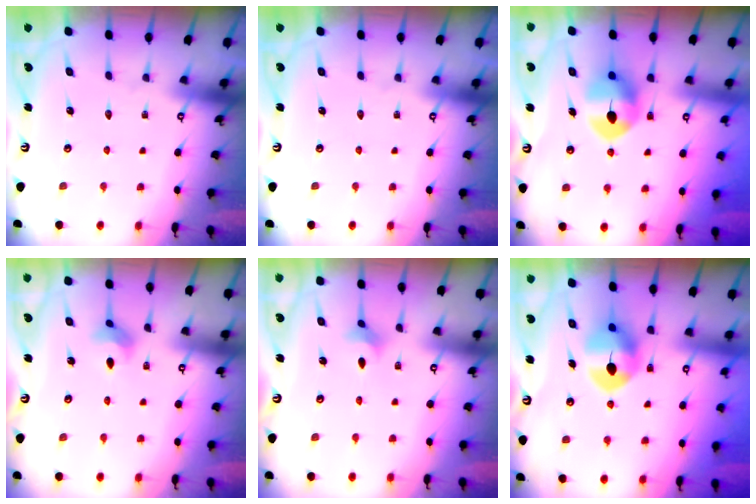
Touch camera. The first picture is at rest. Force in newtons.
{"total": 0.0}
{"total": 9.2, "press": 9.1, "slide": 1.4}
{"total": 3.3, "press": 3.2, "slide": 0.5}
{"total": 2.6, "press": 2.5, "slide": 0.7}
{"total": 9.7, "press": 9.7, "slide": 0.8}